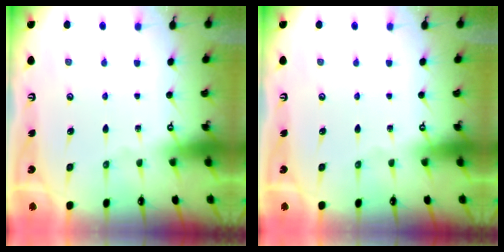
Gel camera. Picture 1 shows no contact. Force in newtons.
{"total": 0.0}